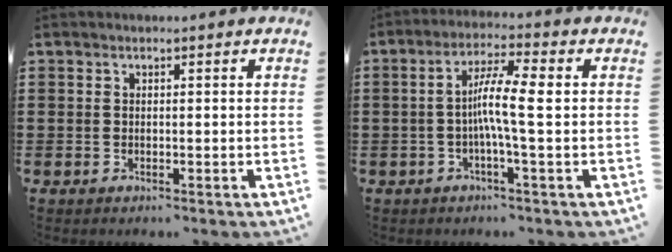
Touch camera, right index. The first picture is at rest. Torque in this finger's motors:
{"motor_torque": [0.82, -0.01, 0.40, 0.10]}